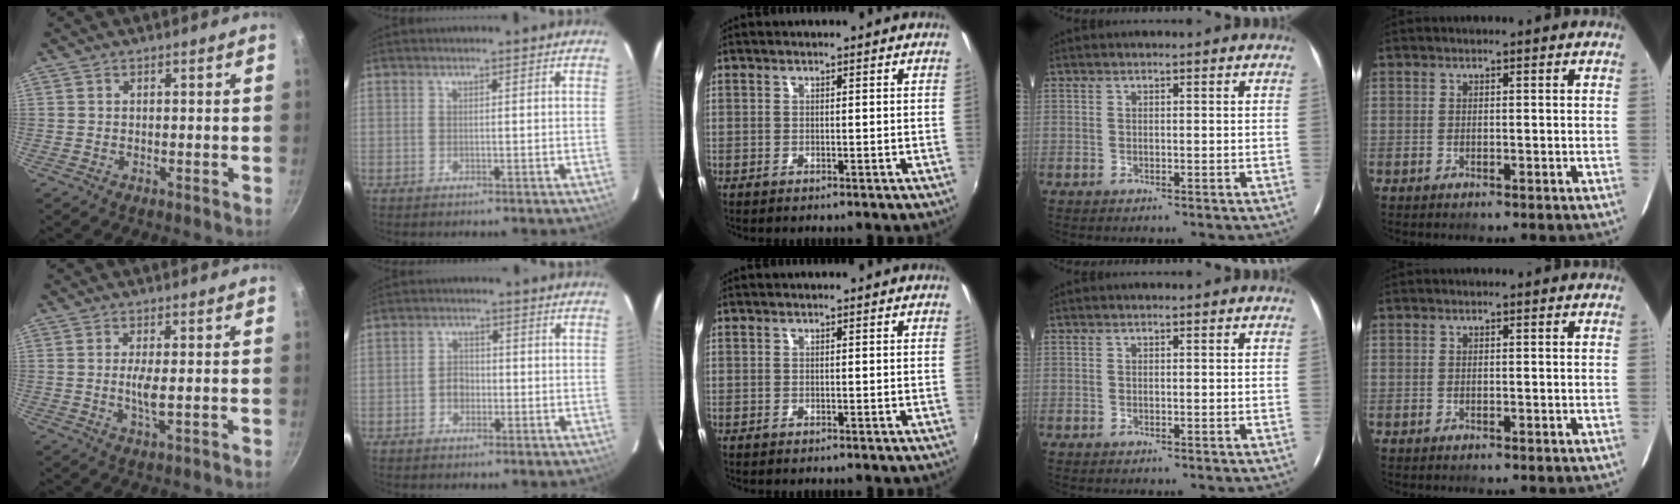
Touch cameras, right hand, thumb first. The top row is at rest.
{"thumb": {"total": 3.4, "force": [0.0, 0.7, 3.3], "torque": [-0.072, -0.005, -0.001]}, "index": {"total": 3.1, "force": [-1.0, 2.6, 1.4], "torque": [-0.026, 0.011, -0.013]}}